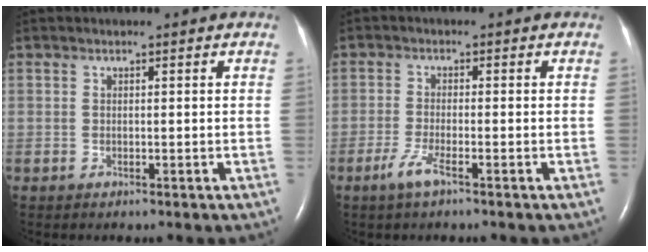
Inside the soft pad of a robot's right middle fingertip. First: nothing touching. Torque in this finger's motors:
{"motor_torque": [0.50, -0.45, 0.19, 0.06]}